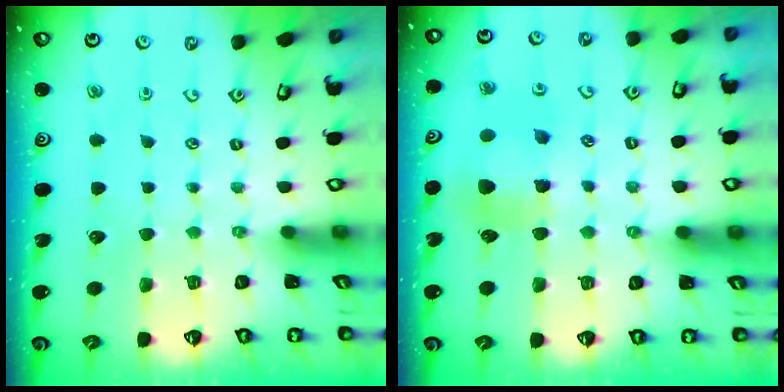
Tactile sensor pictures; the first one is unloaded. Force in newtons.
{"total": 6.7, "press": 6.7, "slide": 0.8}